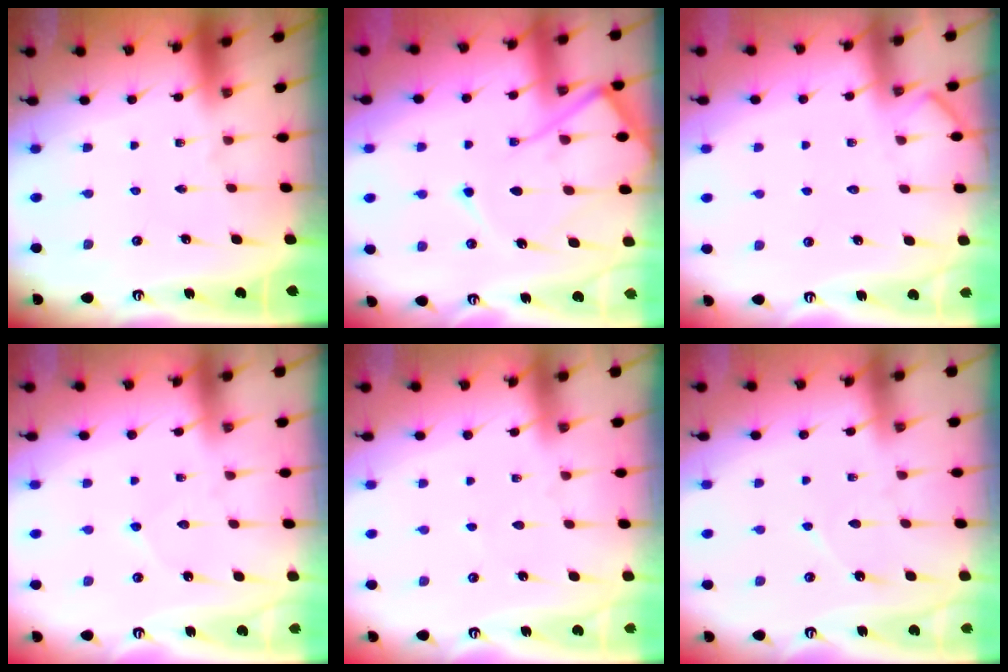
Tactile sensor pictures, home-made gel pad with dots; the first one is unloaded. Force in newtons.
{"total": 13.1, "press": 13.0, "slide": 1.4}
{"total": 3.1, "press": 3.0, "slide": 0.2}
{"total": 3.5, "press": 3.5, "slide": 0.3}
{"total": 4.7, "press": 4.6, "slide": 0.6}
{"total": 3.8, "press": 3.8, "slide": 0.2}